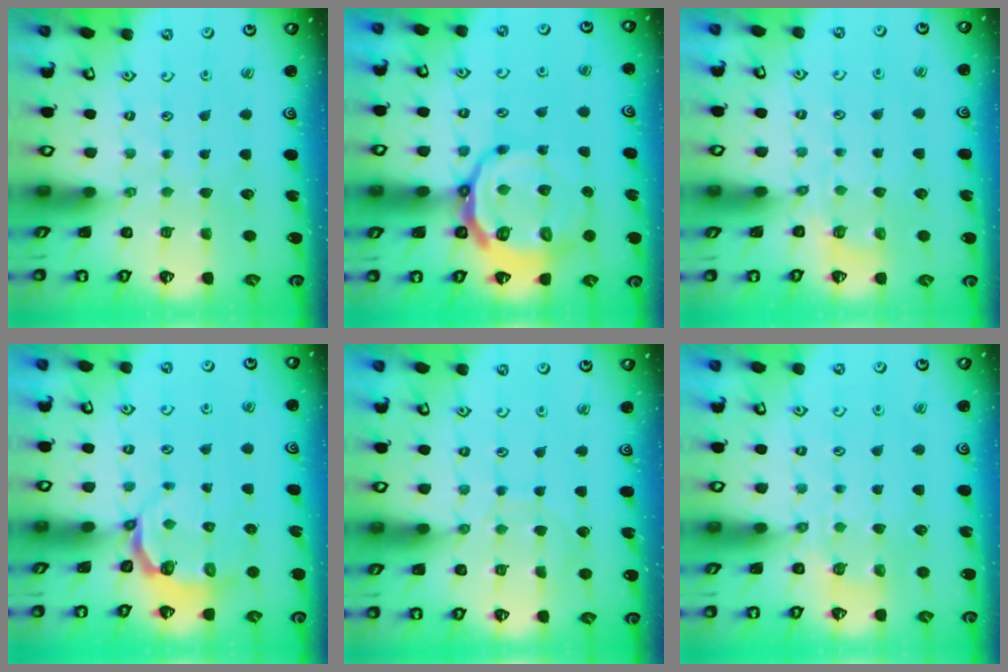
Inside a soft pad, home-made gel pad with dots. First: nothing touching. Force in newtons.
{"total": 14.9, "press": 14.6, "slide": 3.1}
{"total": 2.3, "press": 1.7, "slide": 1.6}
{"total": 4.4, "press": 3.5, "slide": 2.6}
{"total": 5.3, "press": 5.3, "slide": 0.6}
{"total": 3.0, "press": 2.5, "slide": 1.6}